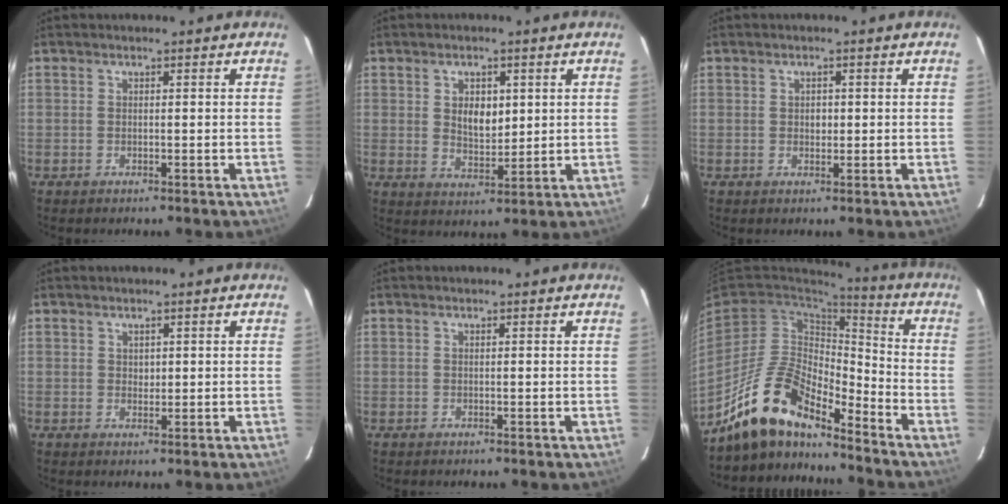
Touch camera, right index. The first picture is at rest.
{"total": 5.7, "force": [1.4, 3.5, 4.3], "torque": [-0.069, 0.000, 0.030]}
{"total": 1.5, "force": [0.1, 1.2, 0.8], "torque": [-0.011, 0.003, 0.003]}
{"total": 1.2, "force": [0.7, 1.0, 0.3], "torque": [-0.001, 0.003, 0.012]}
{"total": 0.0}
{"total": 15.0, "force": [-12.4, 4.8, 7.0], "torque": [-0.148, 0.006, -0.236]}